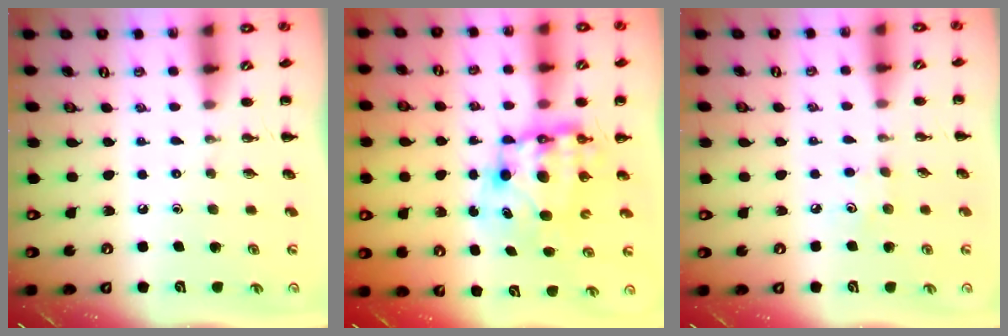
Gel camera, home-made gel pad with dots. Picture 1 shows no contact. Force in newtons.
{"total": 9.6, "press": 9.3, "slide": 2.2}
{"total": 3.9, "press": 3.8, "slide": 0.9}